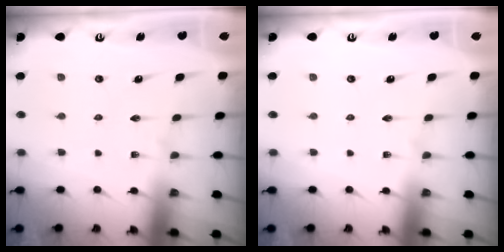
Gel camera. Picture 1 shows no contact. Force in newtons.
{"total": 0.0}